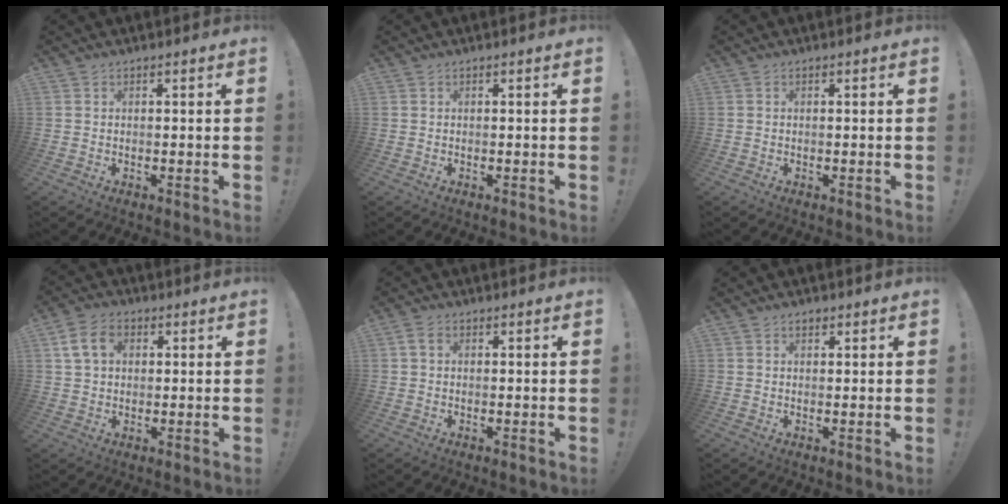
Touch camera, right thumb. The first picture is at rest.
{"total": 0.0}
{"total": 0.0}
{"total": 8.7, "force": [2.8, 6.1, 5.5], "torque": [-0.098, 0.006, 0.054]}
{"total": 2.4, "force": [0.7, 1.5, 1.7], "torque": [-0.031, 0.005, 0.013]}
{"total": 1.1, "force": [0.8, 0.7, 0.4], "torque": [-0.006, 0.000, 0.015]}